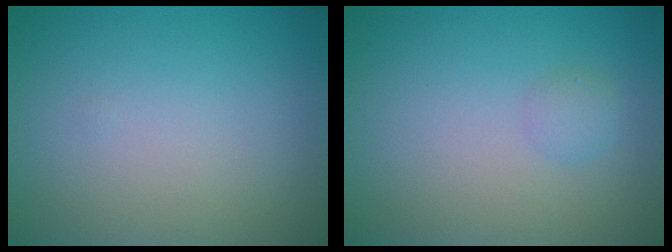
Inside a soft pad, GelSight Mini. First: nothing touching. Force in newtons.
{"total": 1.1, "press": 1.1, "slide": 0.1}